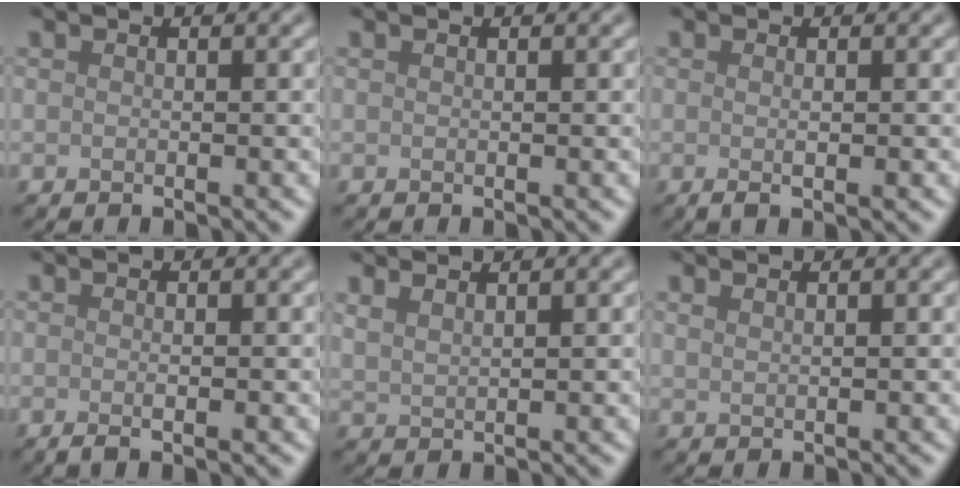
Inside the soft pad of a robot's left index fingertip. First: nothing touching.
{"total": 0.0}
{"total": 1.4, "force": [-0.1, 0.3, 1.3], "torque": [-0.022, -0.003, -0.003]}
{"total": 1.5, "force": [-0.3, 0.4, 1.5], "torque": [-0.021, -0.004, -0.008]}
{"total": 1.8, "force": [1.5, 0.6, 0.9], "torque": [-0.011, 0.006, 0.022]}
{"total": 0.8, "force": [0.7, 0.3, 0.4], "torque": [-0.007, 0.001, 0.010]}